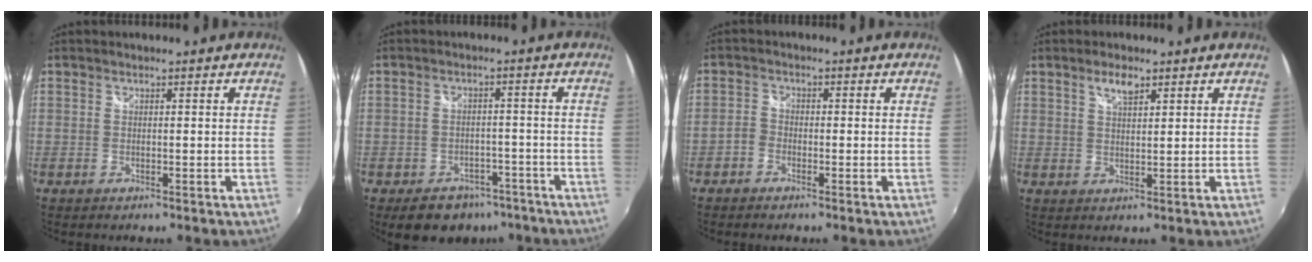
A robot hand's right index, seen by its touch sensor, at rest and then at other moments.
{"total": 8.8, "force": [-6.0, 5.9, 2.5], "torque": [-0.055, 0.025, -0.068]}
{"total": 2.2, "force": [-1.5, 1.4, 0.7], "torque": [-0.016, 0.005, -0.033]}
{"total": 3.3, "force": [2.2, 1.2, 2.2], "torque": [-0.037, 0.004, 0.038]}